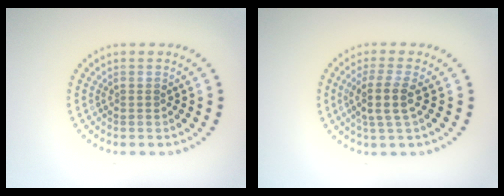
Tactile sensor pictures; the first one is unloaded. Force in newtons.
{"total": 2.7, "press": 2.3, "slide": 1.5}